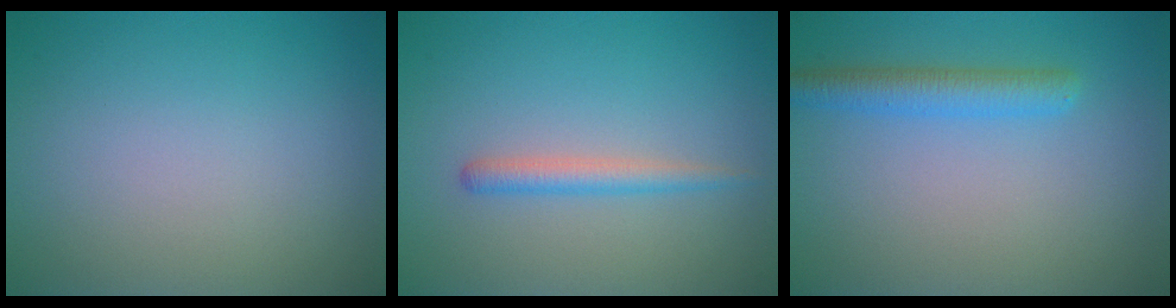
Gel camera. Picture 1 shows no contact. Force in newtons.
{"total": 1.9, "press": 1.8, "slide": 0.2}
{"total": 2.9, "press": 2.9, "slide": 0.2}